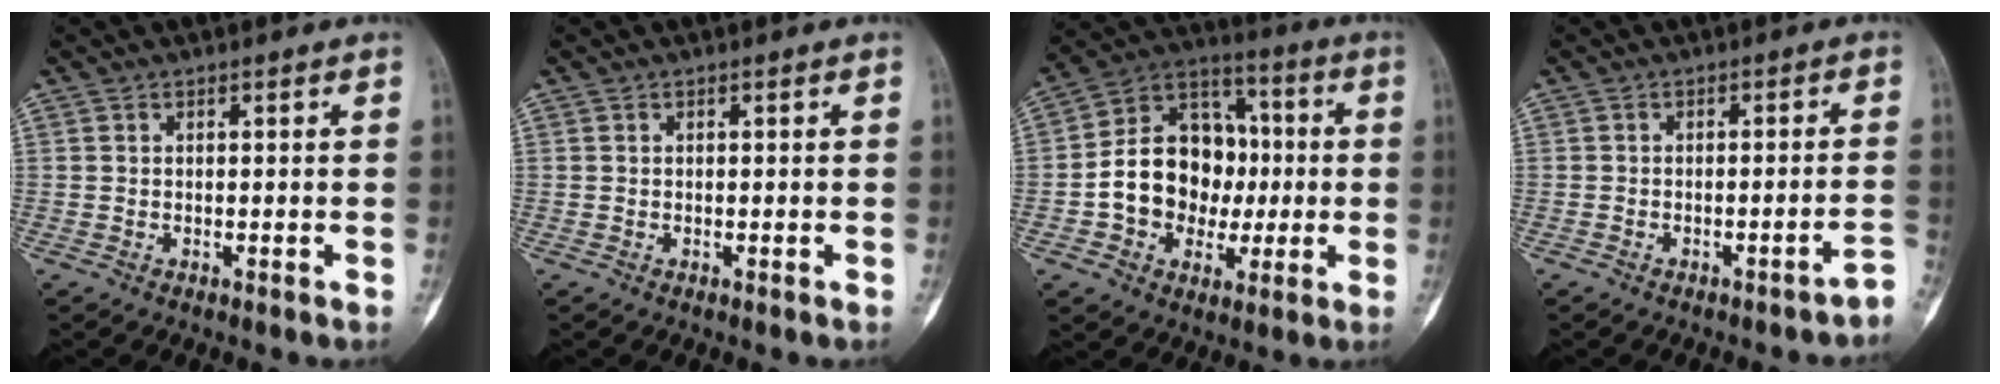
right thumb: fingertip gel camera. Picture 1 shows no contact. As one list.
[{"total": 0.0}, {"total": 17.5, "force": [-1.2, 14.0, 10.5], "torque": [-0.119, 0.043, -0.018]}, {"total": 2.7, "force": [-2.3, 0.8, 1.3], "torque": [0.001, 0.033, -0.028]}]